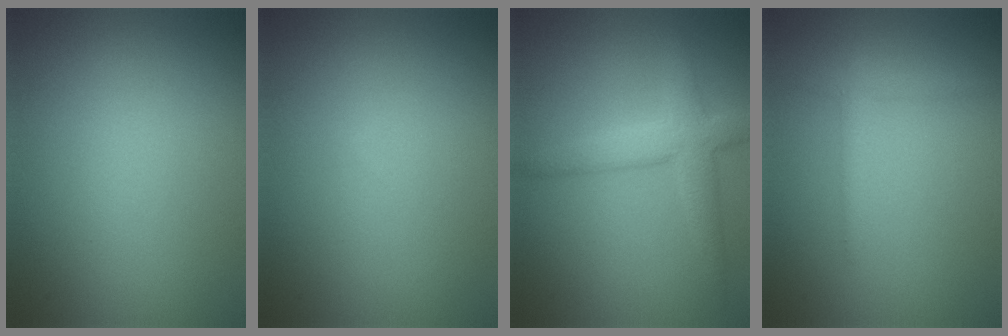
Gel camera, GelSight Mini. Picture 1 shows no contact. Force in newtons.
{"total": 0.0}
{"total": 4.0, "press": 4.0, "slide": 0.3}
{"total": 1.3, "press": 1.3, "slide": 0.1}